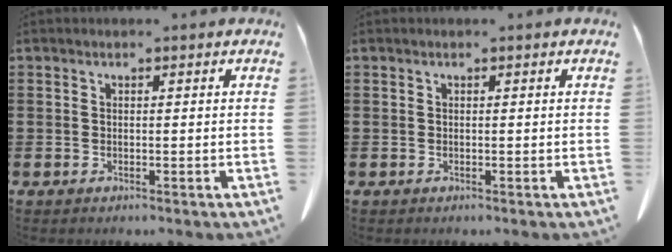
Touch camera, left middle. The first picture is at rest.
{"total": 0.0}